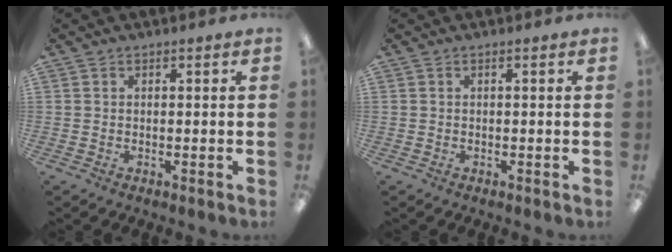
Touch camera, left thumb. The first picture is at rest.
{"total": 0.0}